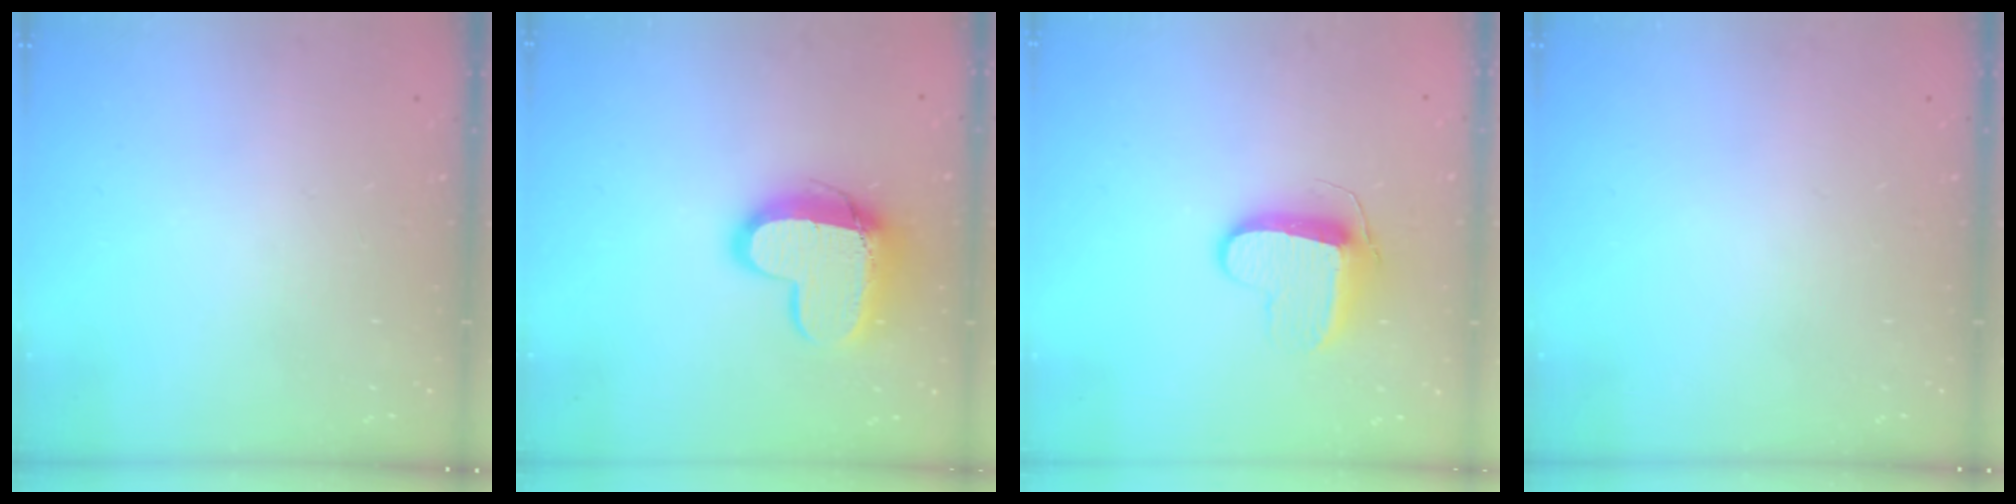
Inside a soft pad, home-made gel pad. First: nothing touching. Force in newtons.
{"total": 14.4, "press": 14.4, "slide": 1.0}
{"total": 9.9, "press": 9.9, "slide": 0.3}
{"total": 0.0}